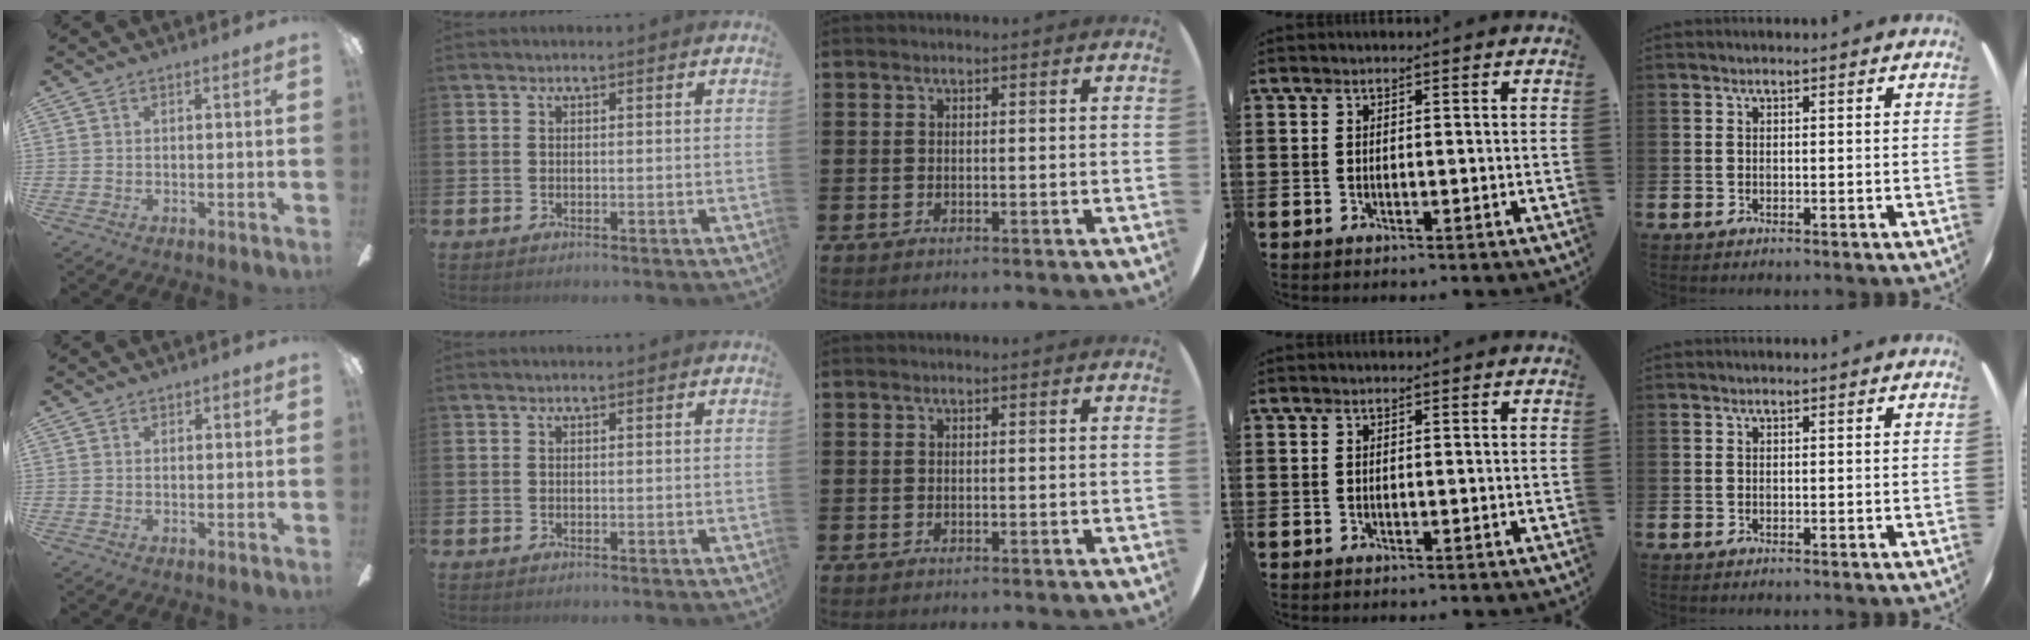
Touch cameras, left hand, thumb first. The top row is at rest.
{"thumb": {"total": 1.1, "force": [0.7, 0.8, 0.4], "torque": [0.001, 0.000, 0.010]}}